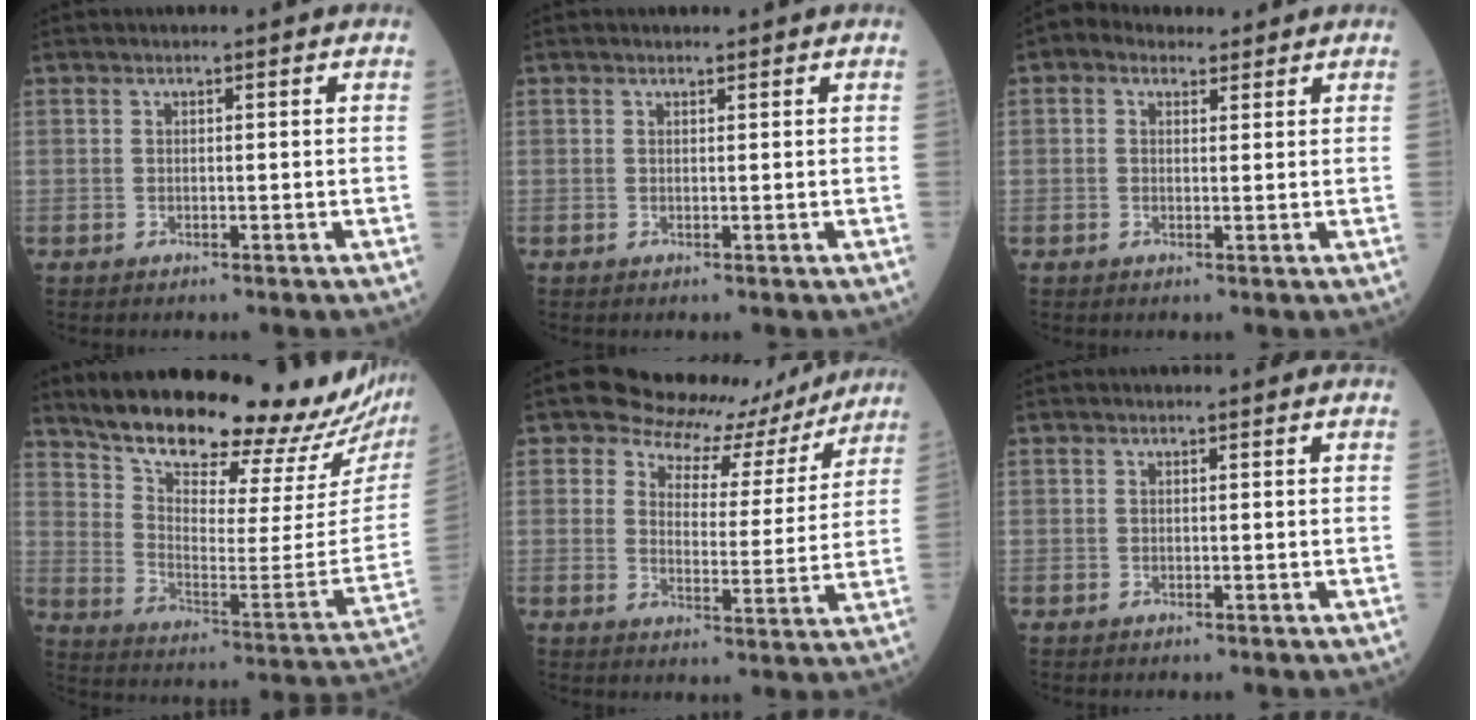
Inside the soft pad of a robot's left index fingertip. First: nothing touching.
{"total": 0.0}
{"total": 3.6, "force": [2.3, 2.4, 1.4], "torque": [-0.027, 0.026, 0.039]}
{"total": 27.0, "force": [24.5, 3.7, 10.8], "torque": [-0.167, -0.103, 0.327]}
{"total": 10.9, "force": [9.6, 4.7, 1.5], "torque": [-0.014, -0.007, 0.112]}
{"total": 0.0}